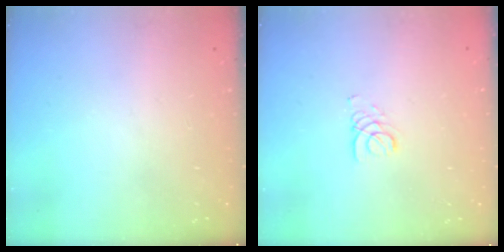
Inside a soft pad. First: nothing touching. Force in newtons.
{"total": 2.1, "press": 2.1, "slide": 0.2}